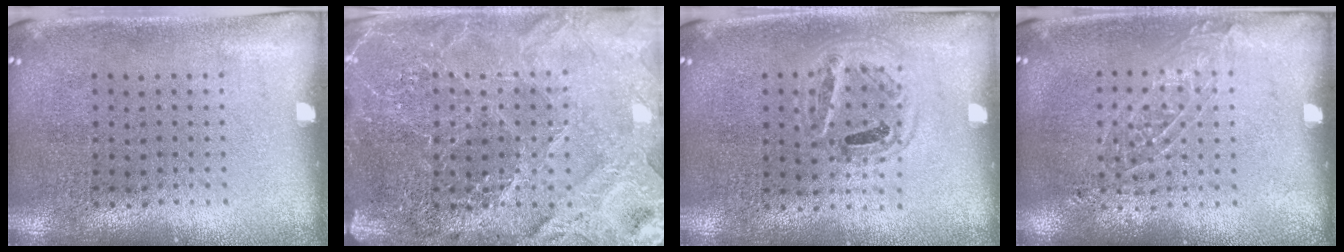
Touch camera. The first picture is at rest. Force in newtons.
{"total": 3.9, "press": 3.7, "slide": 1.2}
{"total": 0.9, "press": 0.9, "slide": 0.3}
{"total": 1.0, "press": 1.0, "slide": 0.3}